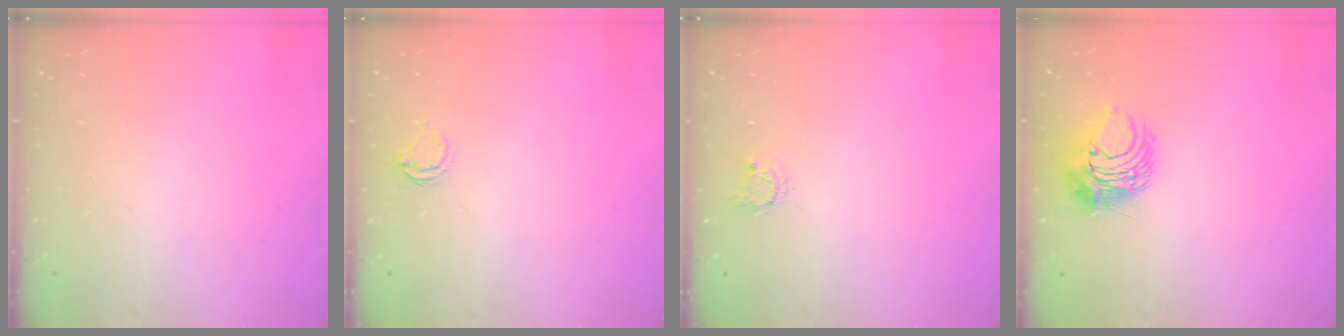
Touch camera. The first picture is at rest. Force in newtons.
{"total": 5.5, "press": 5.5, "slide": 0.4}
{"total": 3.1, "press": 3.1, "slide": 0.4}
{"total": 9.0, "press": 8.9, "slide": 0.9}